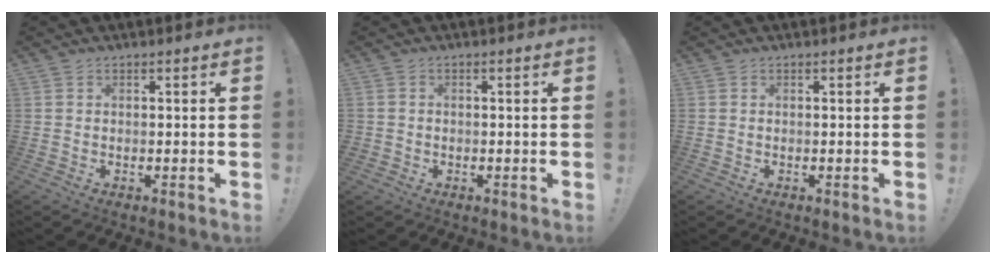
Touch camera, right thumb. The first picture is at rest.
{"total": 1.4, "force": [-0.2, 1.4, 0.1], "torque": [-0.006, 0.004, -0.003]}
{"total": 0.0}